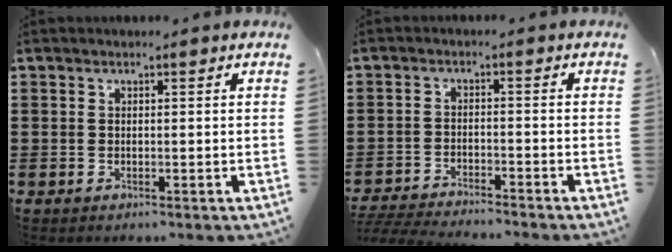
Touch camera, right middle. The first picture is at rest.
{"total": 3.8, "force": [-3.8, -0.1, 0.6], "torque": [-0.027, -0.011, -0.083]}